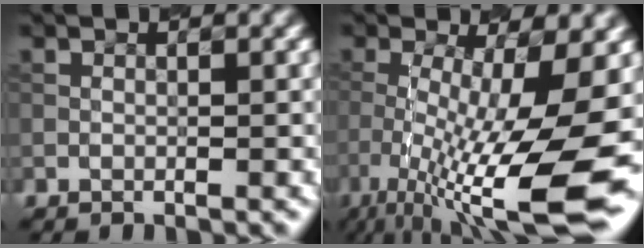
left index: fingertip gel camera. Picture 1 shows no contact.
{"total": 14.0, "force": [-4.9, 3.4, 12.7], "torque": [-0.212, -0.013, -0.073]}